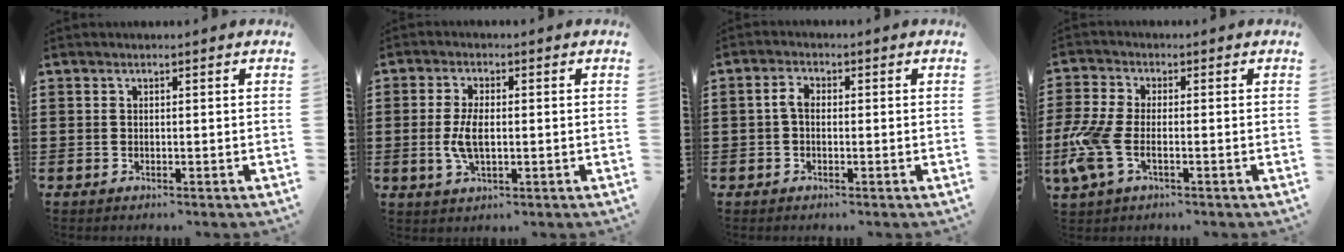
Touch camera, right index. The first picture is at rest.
{"total": 5.4, "force": [-0.3, 2.5, 4.8], "torque": [-0.109, -0.003, -0.011]}
{"total": 2.6, "force": [-0.3, 1.5, 2.1], "torque": [-0.048, 0.002, -0.010]}
{"total": 6.9, "force": [-2.0, 3.1, 5.8], "torque": [-0.147, -0.012, -0.042]}